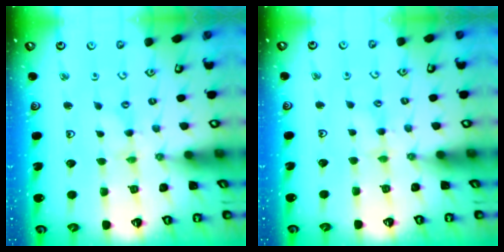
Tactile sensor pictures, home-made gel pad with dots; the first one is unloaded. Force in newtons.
{"total": 4.5, "press": 4.4, "slide": 0.6}